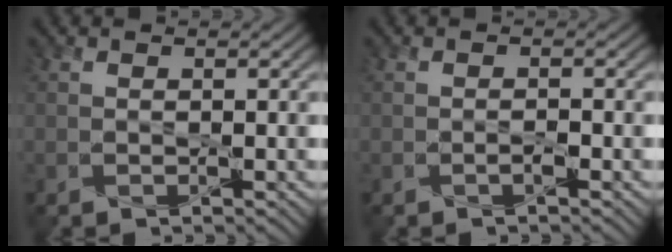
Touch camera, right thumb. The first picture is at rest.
{"total": 0.7, "force": [-0.5, 0.2, 0.5], "torque": [-0.010, 0.001, -0.008]}